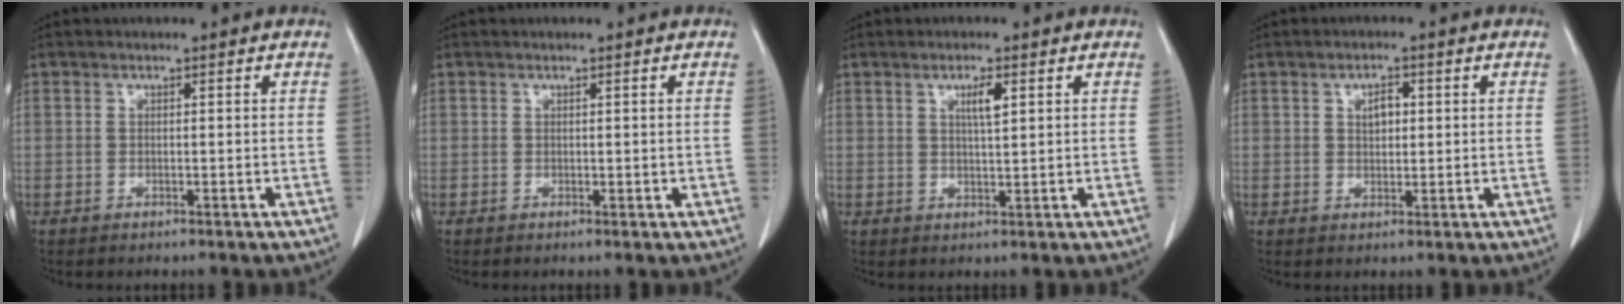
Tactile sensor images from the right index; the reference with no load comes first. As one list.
[{"total": 0.6, "force": [0.1, 0.3, 0.5], "torque": [-0.007, -0.002, 0.004]}, {"total": 2.9, "force": [1.2, 0.3, 2.6], "torque": [-0.045, -0.001, 0.020]}, {"total": 2.7, "force": [0.7, 1.5, 2.1], "torque": [-0.035, 0.002, 0.014]}]